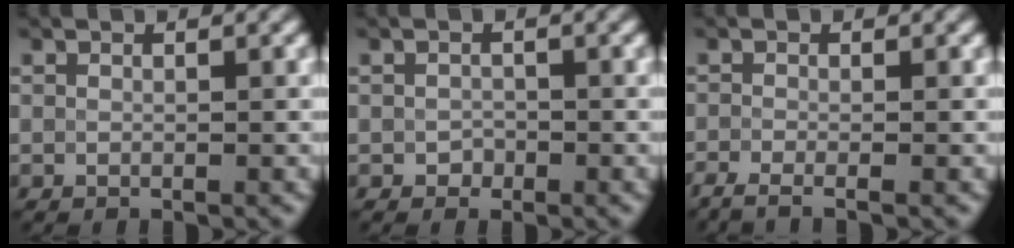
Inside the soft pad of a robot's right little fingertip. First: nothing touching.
{"total": 0.9, "force": [-0.3, 0.8, 0.3], "torque": [-0.002, -0.005, -0.008]}
{"total": 2.3, "force": [-1.5, 0.5, 1.7], "torque": [-0.025, -0.012, -0.037]}